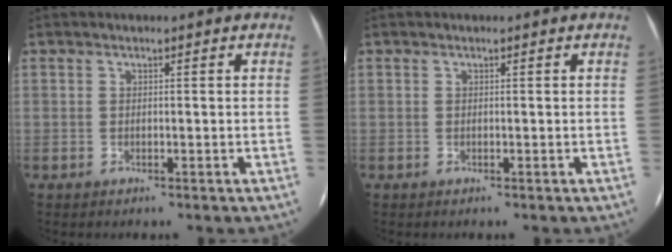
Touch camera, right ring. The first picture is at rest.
{"total": 0.0}